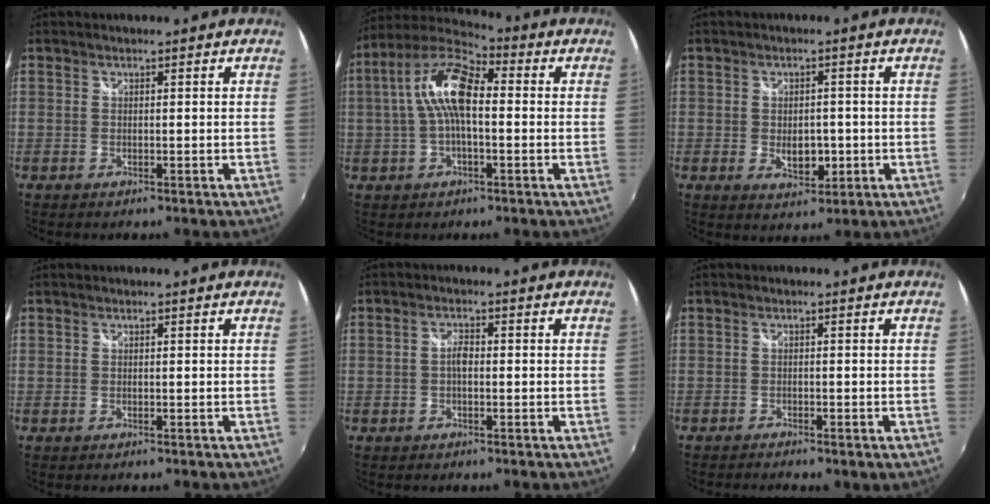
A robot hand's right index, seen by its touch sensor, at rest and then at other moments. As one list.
[{"total": 12.1, "force": [0.7, 4.8, 11.1], "torque": [-0.218, 0.024, 0.005]}, {"total": 5.3, "force": [-1.0, 3.4, 3.9], "torque": [-0.067, -0.008, -0.012]}, {"total": 0.0}, {"total": 2.1, "force": [-0.4, 1.0, 1.8], "torque": [-0.033, 0.006, -0.009]}, {"total": 3.1, "force": [-2.3, 0.7, 2.0], "torque": [-0.037, -0.013, -0.038]}]